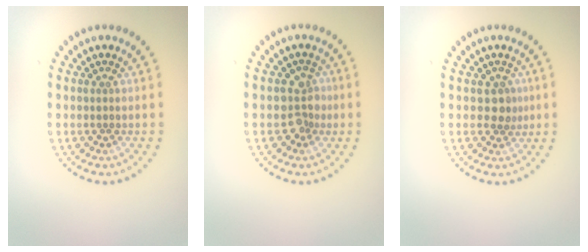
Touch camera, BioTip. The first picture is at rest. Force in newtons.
{"total": 2.4, "press": 2.3, "slide": 0.7}
{"total": 1.8, "press": 1.5, "slide": 0.9}